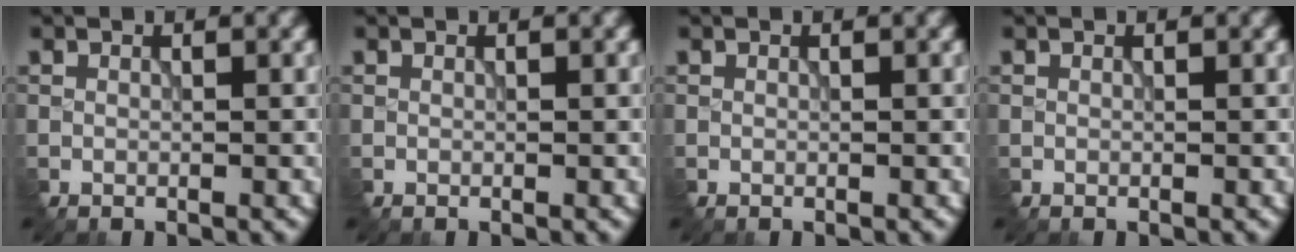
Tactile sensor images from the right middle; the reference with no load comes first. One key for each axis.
{"total": 0.0}
{"total": 0.0}
{"total": 0.0}